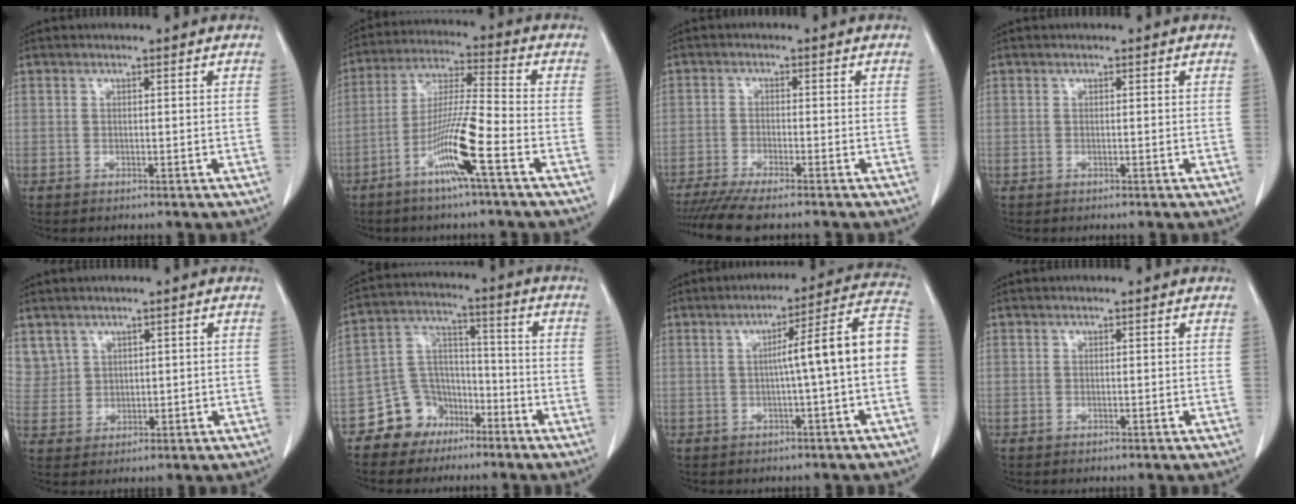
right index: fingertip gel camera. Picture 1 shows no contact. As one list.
[{"total": 10.9, "force": [-5.2, -0.5, 9.6], "torque": [-0.185, -0.006, -0.104]}, {"total": 8.8, "force": [-7.4, 0.3, 4.7], "torque": [-0.069, -0.019, -0.120]}, {"total": 0.0}, {"total": 5.1, "force": [3.0, 4.1, 0.4], "torque": [-0.011, 0.013, 0.073]}, {"total": 8.8, "force": [-5.6, 6.5, 1.5], "torque": [-0.031, 0.035, -0.096]}, {"total": 10.8, "force": [-0.7, -0.7, 10.7], "torque": [-0.143, 0.031, -0.015]}, {"total": 0.0}]